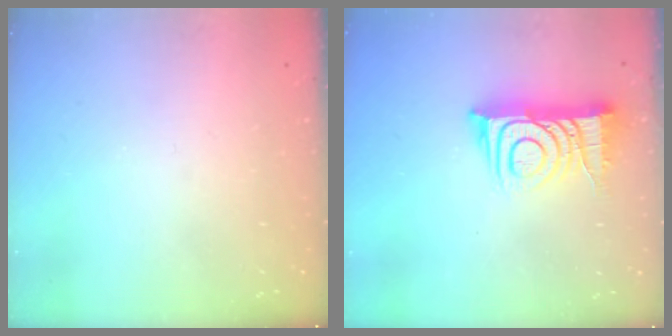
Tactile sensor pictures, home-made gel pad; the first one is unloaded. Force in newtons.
{"total": 11.8, "press": 11.8, "slide": 1.1}